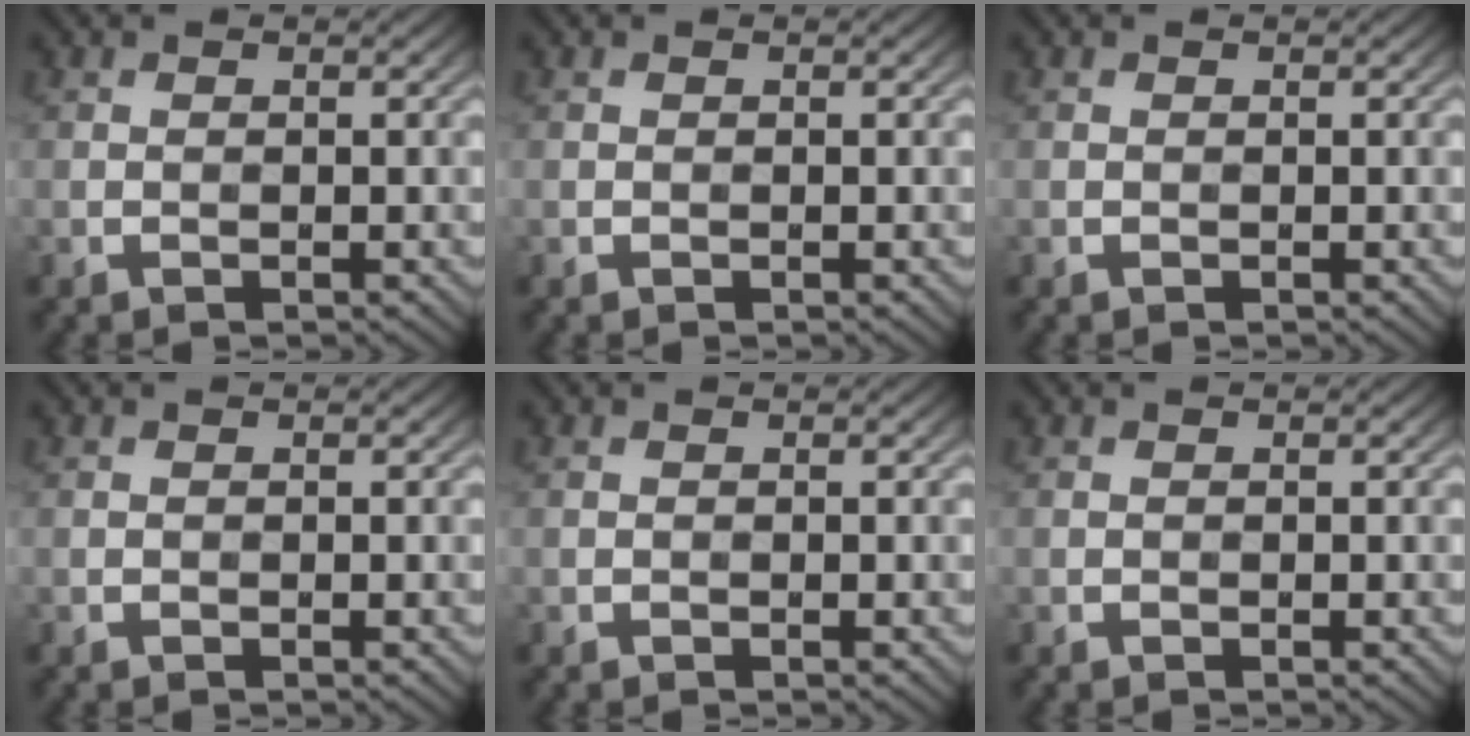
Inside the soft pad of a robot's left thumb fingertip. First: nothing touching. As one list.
[{"total": 0.0}, {"total": 0.0}, {"total": 0.0}, {"total": 0.0}, {"total": 0.0}]